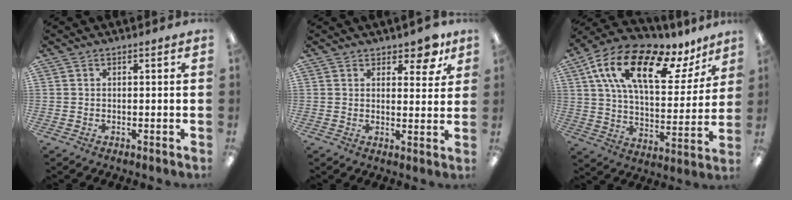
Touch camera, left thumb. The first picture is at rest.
{"total": 5.9, "force": [4.4, 2.7, 2.8], "torque": [-0.017, -0.026, 0.072]}
{"total": 21.6, "force": [11.5, 9.8, 15.4], "torque": [-0.263, -0.040, 0.197]}